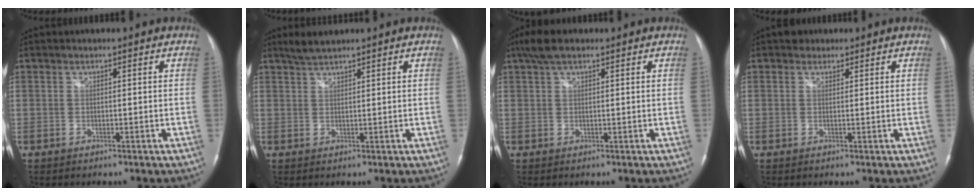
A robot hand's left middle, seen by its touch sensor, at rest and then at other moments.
{"total": 2.7, "force": [2.4, 0.1, 1.1], "torque": [-0.029, 0.006, 0.048]}
{"total": 4.3, "force": [3.0, 1.4, 2.7], "torque": [-0.064, 0.023, 0.058]}
{"total": 1.3, "force": [1.0, 0.9, 0.0], "torque": [0.003, 0.006, 0.010]}